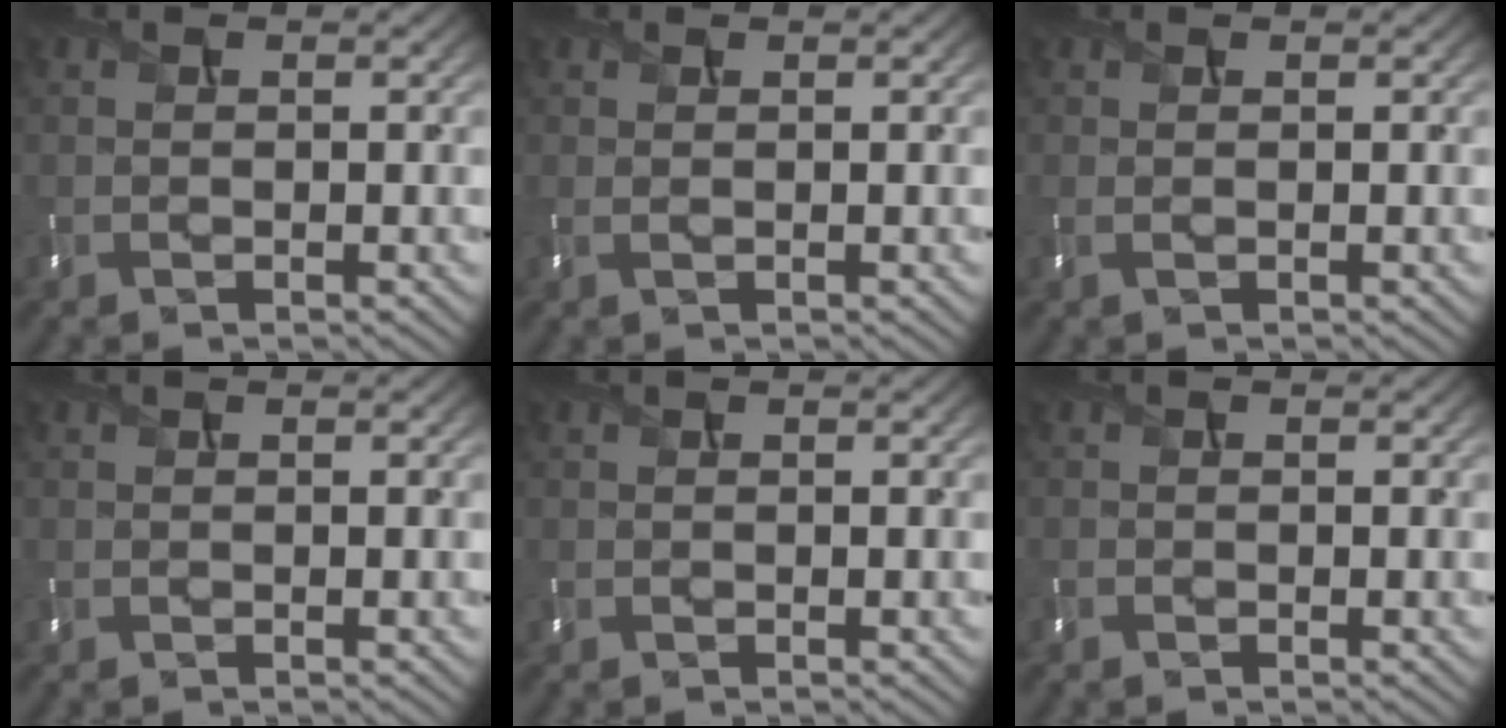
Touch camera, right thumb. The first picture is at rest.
{"total": 0.8, "force": [0.5, 0.0, 0.7], "torque": [-0.017, 0.005, 0.009]}
{"total": 0.8, "force": [0.2, 0.1, 0.7], "torque": [-0.019, 0.003, 0.004]}
{"total": 0.0}
{"total": 0.0}
{"total": 0.5, "force": [-0.5, 0.1, 0.1], "torque": [-0.003, -0.001, -0.011]}